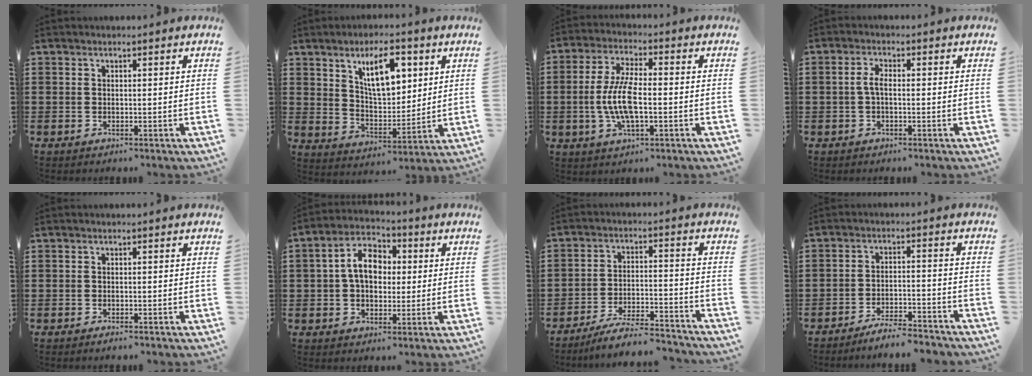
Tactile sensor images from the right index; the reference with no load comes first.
{"total": 9.5, "force": [4.3, 4.6, 7.1], "torque": [-0.123, 0.003, 0.071]}
{"total": 8.3, "force": [-1.3, 2.9, 7.7], "torque": [-0.173, -0.007, -0.031]}
{"total": 2.6, "force": [-0.5, 0.9, 2.4], "torque": [-0.060, -0.002, -0.015]}
{"total": 0.9, "force": [-0.8, 0.0, 0.3], "torque": [-0.010, -0.007, -0.015]}
{"total": 7.8, "force": [0.6, 5.1, 5.9], "torque": [-0.122, 0.014, 0.004]}
{"total": 7.3, "force": [-6.8, 0.5, 2.7], "torque": [-0.055, 0.002, -0.132]}
{"total": 5.1, "force": [-4.9, -0.1, 1.4], "torque": [-0.033, -0.005, -0.099]}